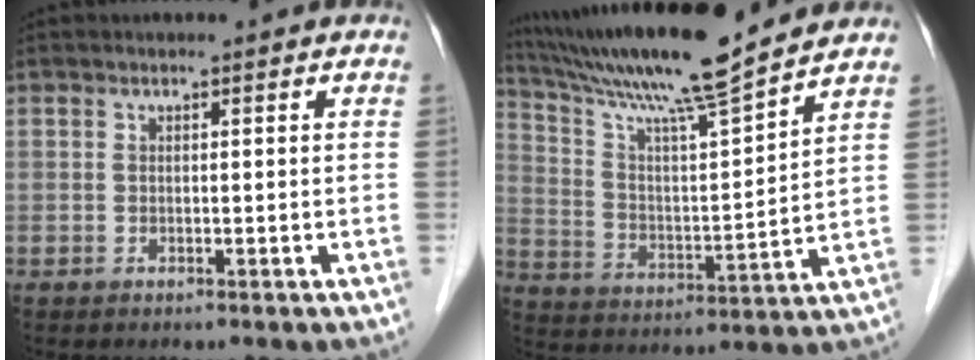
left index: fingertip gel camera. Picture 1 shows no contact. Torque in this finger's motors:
{"motor_torque": [1.03, -1.11, 0.70, 0.21]}